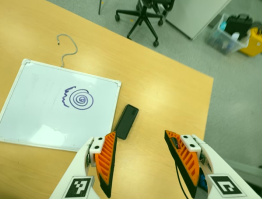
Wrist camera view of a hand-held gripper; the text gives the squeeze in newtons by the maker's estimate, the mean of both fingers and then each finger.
{"total": 0.0}